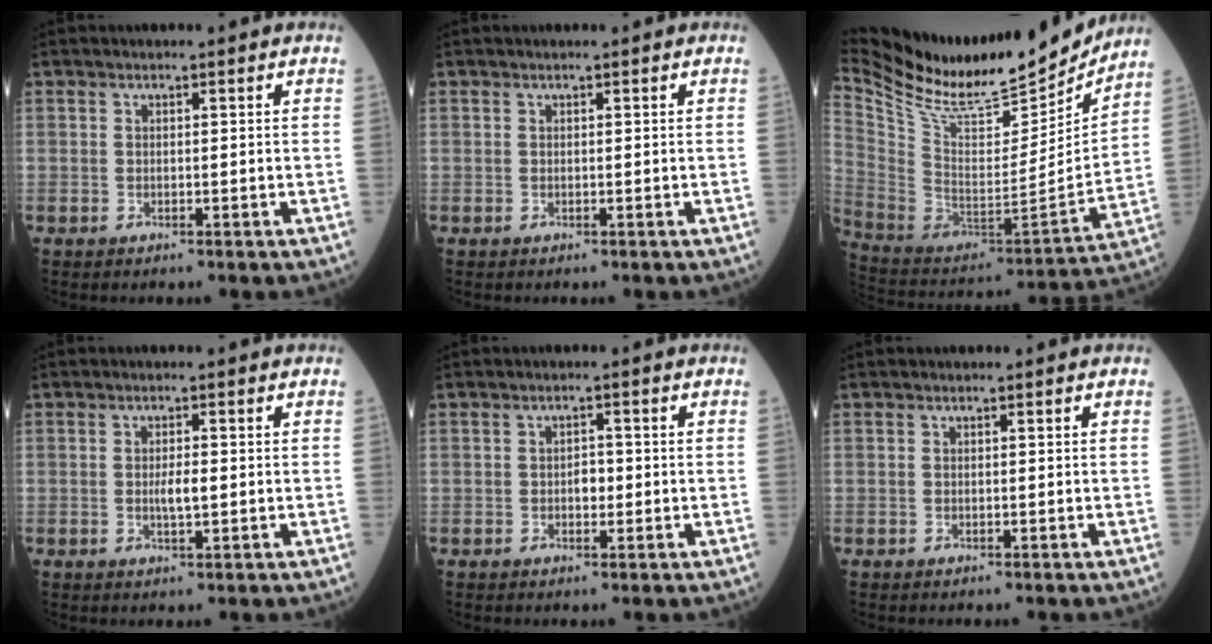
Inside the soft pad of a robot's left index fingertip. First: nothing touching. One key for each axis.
{"total": 0.0}
{"total": 29.8, "fx": 26.0, "fy": 6.2, "fz": 13.1, "tx": -0.259, "ty": -0.040, "tz": 0.410}
{"total": 2.2, "fx": 0.0, "fy": 0.4, "fz": 2.2, "tx": -0.044, "ty": -0.002, "tz": 0.001}
{"total": 1.8, "fx": -0.2, "fy": 1.1, "fz": 1.4, "tx": -0.020, "ty": 0.003, "tz": -0.003}
{"total": 0.0}